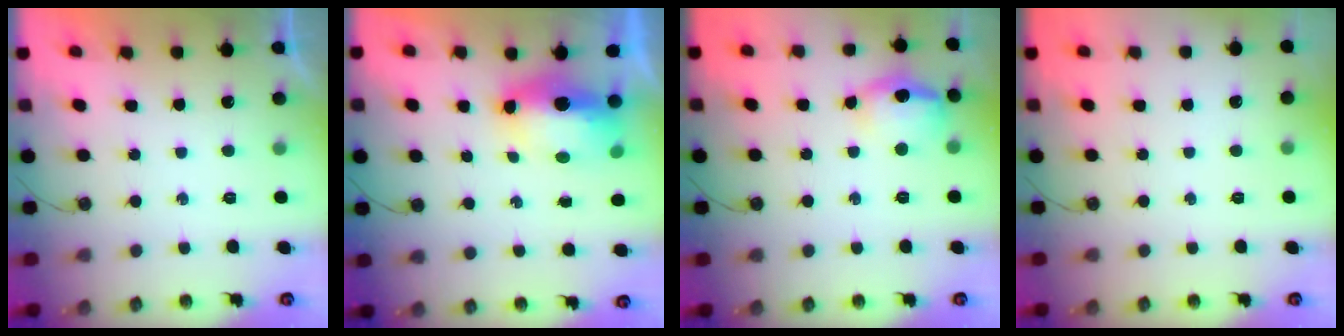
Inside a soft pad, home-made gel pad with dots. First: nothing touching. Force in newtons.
{"total": 7.6, "press": 7.5, "slide": 1.1}
{"total": 12.9, "press": 12.8, "slide": 1.4}
{"total": 0.0}